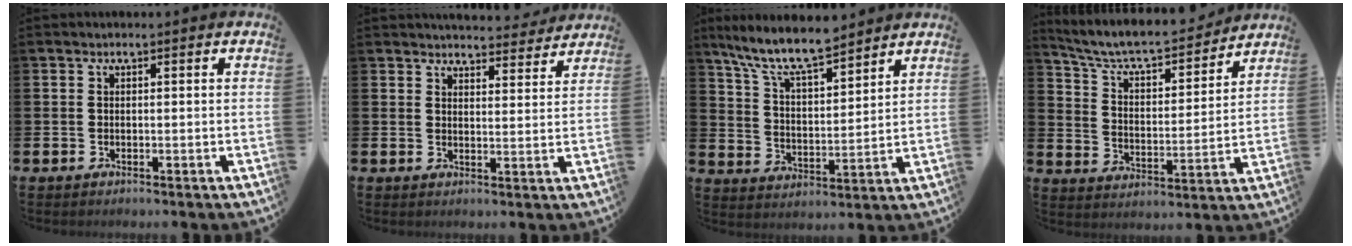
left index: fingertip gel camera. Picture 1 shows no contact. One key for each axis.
{"total": 4.6, "fx": 4.5, "fy": 0.6, "fz": 0.1, "tx": -0.007, "ty": -0.030, "tz": 0.082}
{"total": 9.5, "fx": 8.6, "fy": 1.6, "fz": 3.8, "tx": -0.108, "ty": -0.042, "tz": 0.156}
{"total": 7.6, "fx": 7.0, "fy": 1.5, "fz": 2.6, "tx": -0.089, "ty": -0.049, "tz": 0.119}